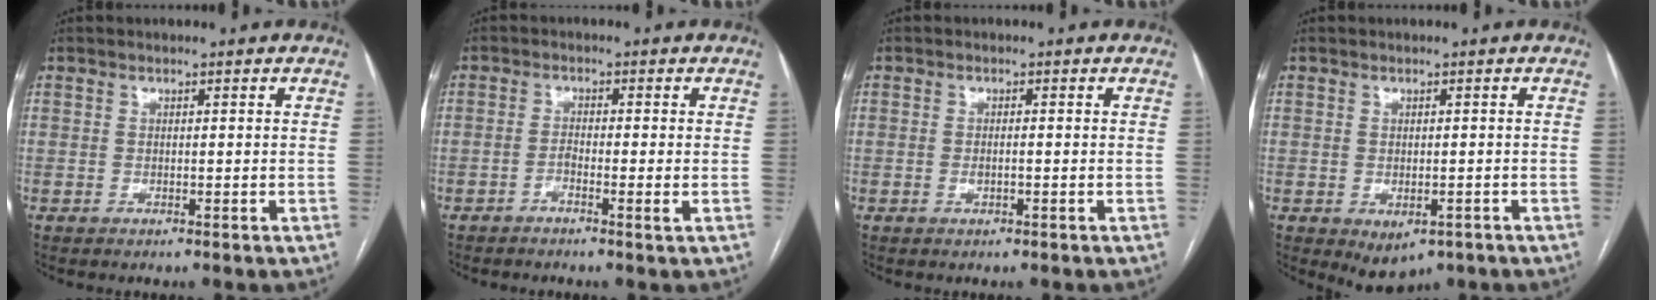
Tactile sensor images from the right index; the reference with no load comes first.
{"total": 2.3, "force": [-1.0, 0.1, 2.1], "torque": [-0.040, 0.003, -0.021]}
{"total": 1.1, "force": [-0.3, 0.3, 1.0], "torque": [-0.021, 0.000, -0.003]}
{"total": 4.3, "force": [-2.2, 2.6, 2.6], "torque": [-0.033, -0.004, -0.019]}